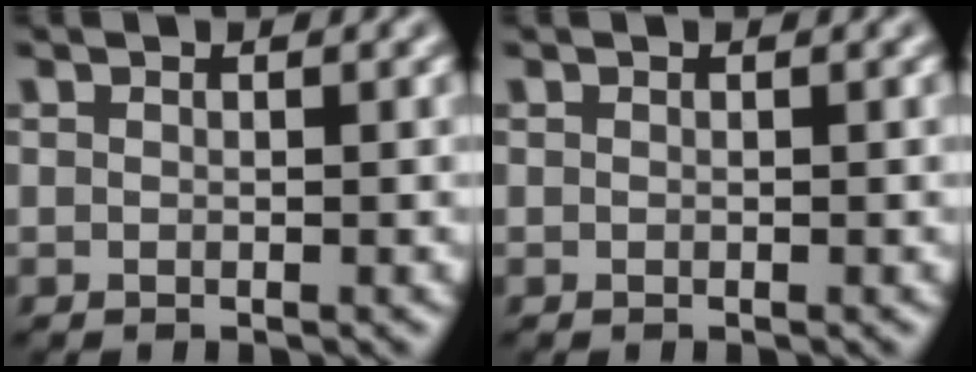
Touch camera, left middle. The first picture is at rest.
{"total": 0.0}